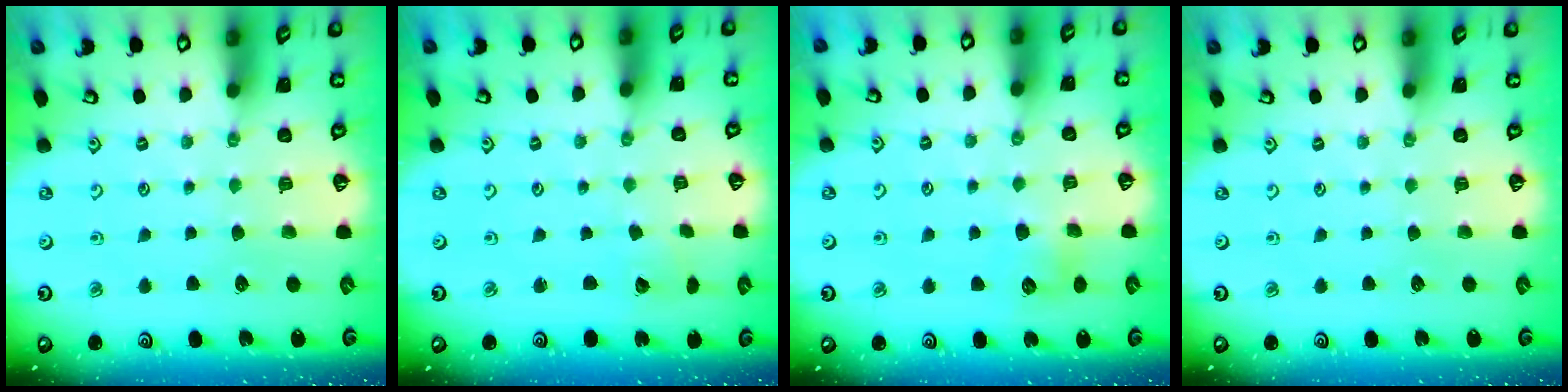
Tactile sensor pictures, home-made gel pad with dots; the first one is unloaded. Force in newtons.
{"total": 1.7, "press": 1.7, "slide": 0.1}
{"total": 5.6, "press": 5.5, "slide": 0.7}
{"total": 0.0}